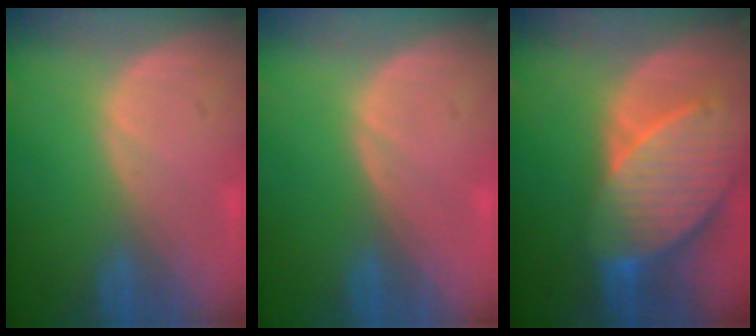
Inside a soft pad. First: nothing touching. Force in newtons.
{"total": 0.0}
{"total": 10.4, "press": 9.1, "slide": 5.0}